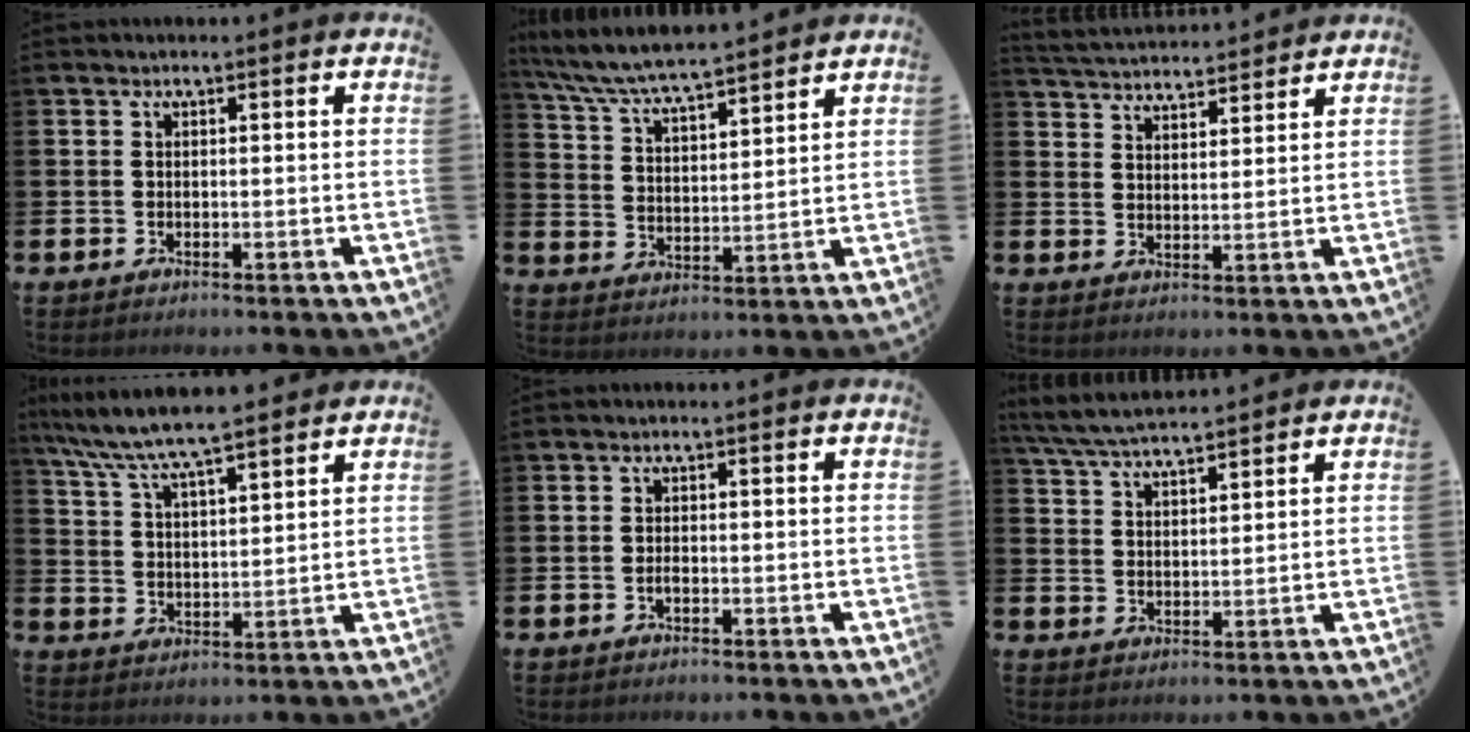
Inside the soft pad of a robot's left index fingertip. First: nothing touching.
{"total": 6.9, "force": [6.7, 0.3, 1.8], "torque": [-0.062, -0.046, 0.117]}
{"total": 4.3, "force": [4.3, 0.5, -0.1], "torque": [-0.013, -0.027, 0.077]}
{"total": 7.4, "force": [7.0, 0.5, 2.3], "torque": [-0.073, -0.037, 0.124]}
{"total": 0.8, "force": [-0.4, 0.3, 0.7], "torque": [-0.015, -0.001, -0.008]}
{"total": 5.7, "force": [5.5, 0.6, 1.3], "torque": [-0.044, -0.026, 0.099]}